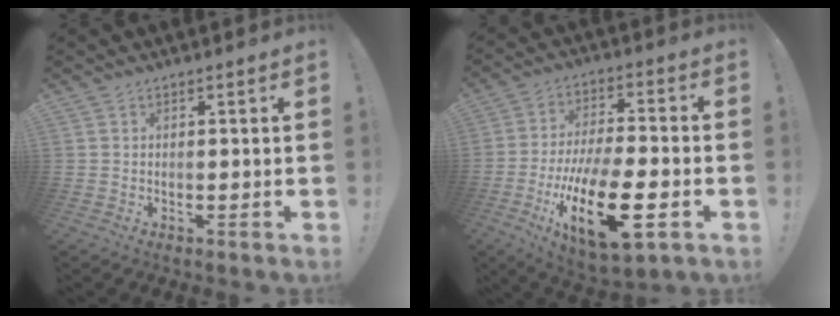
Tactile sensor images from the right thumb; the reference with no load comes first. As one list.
[{"total": 22.1, "force": [-7.9, 8.4, 18.8], "torque": [-0.340, 0.031, -0.120]}]